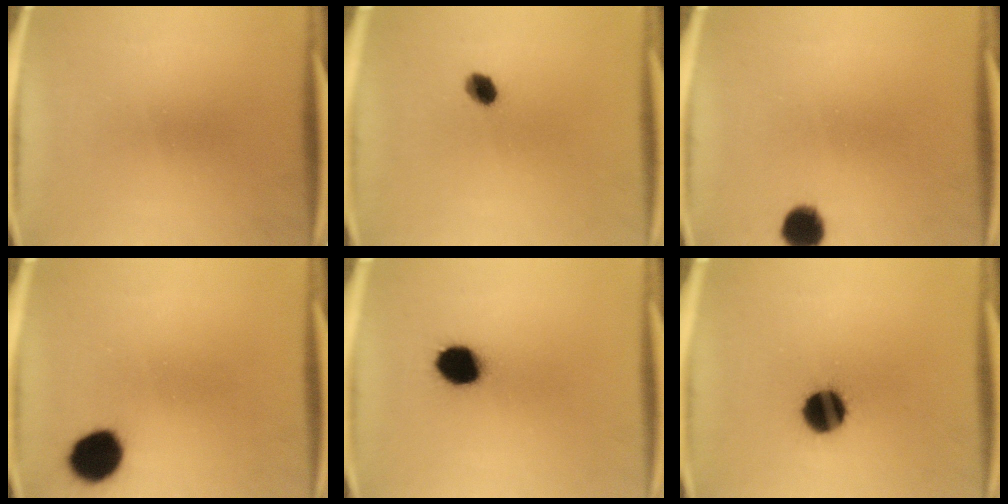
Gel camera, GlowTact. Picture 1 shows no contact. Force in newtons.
{"total": 3.4}
{"total": 5.6}
{"total": 9.3}
{"total": 9.3}
{"total": 10.3}